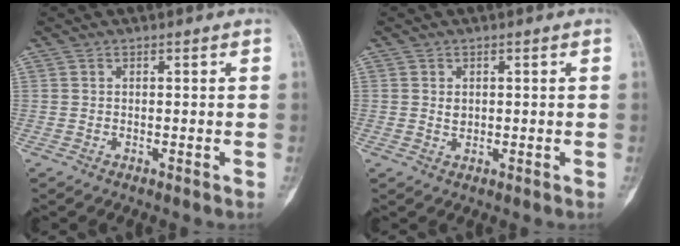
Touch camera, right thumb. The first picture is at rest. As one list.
[{"total": 1.2, "force": [0.3, 1.0, 0.7], "torque": [-0.007, -0.002, 0.008]}]